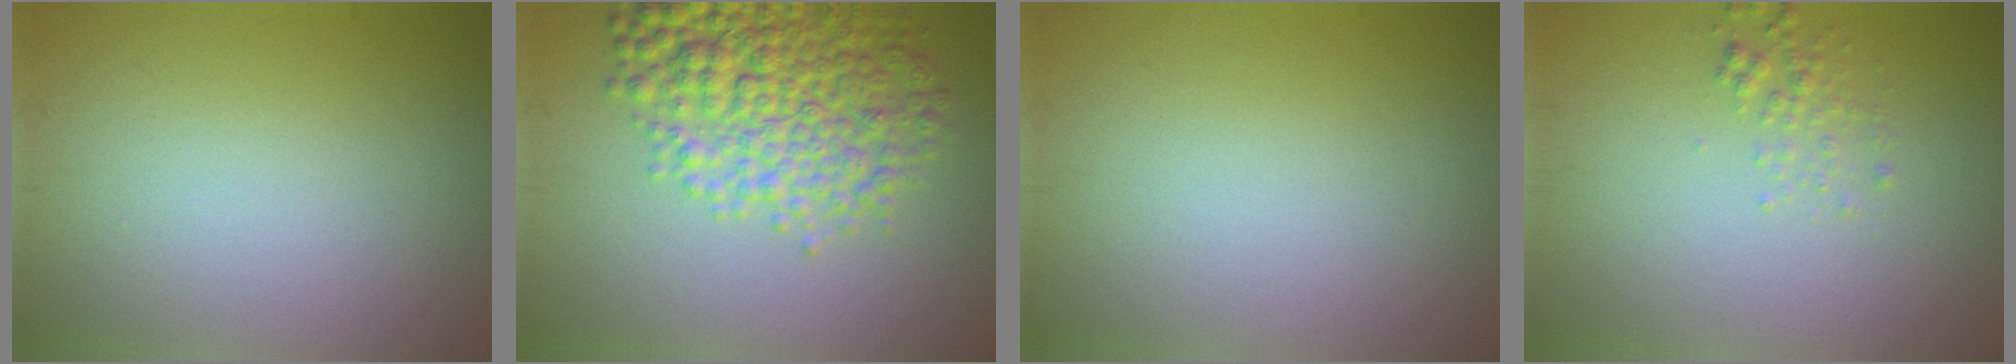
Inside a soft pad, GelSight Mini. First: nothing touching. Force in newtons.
{"total": 7.2, "press": 7.2, "slide": 0.2}
{"total": 0.0}
{"total": 1.3, "press": 1.3, "slide": 0.0}